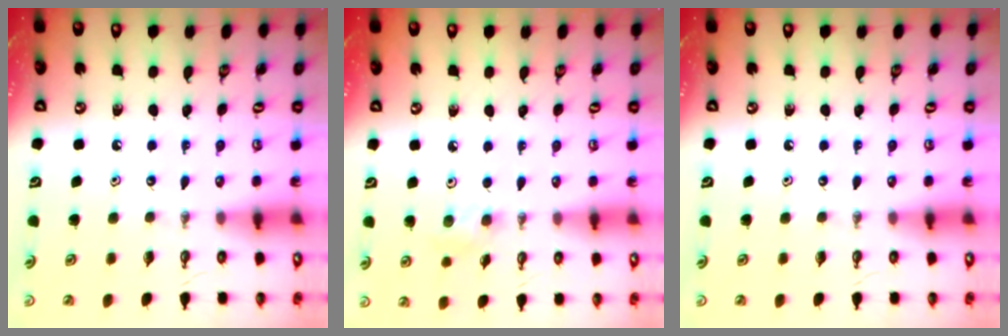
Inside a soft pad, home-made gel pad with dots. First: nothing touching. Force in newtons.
{"total": 8.6, "press": 7.5, "slide": 4.2}
{"total": 0.0}